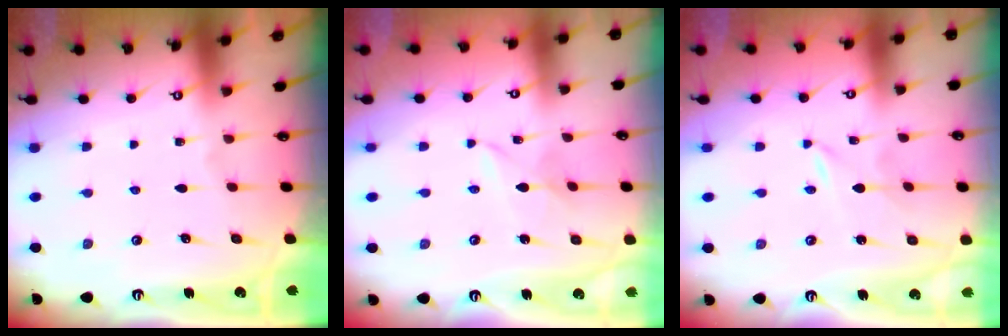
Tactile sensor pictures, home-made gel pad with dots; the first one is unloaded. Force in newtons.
{"total": 1.9, "press": 1.9, "slide": 0.3}
{"total": 0.0}